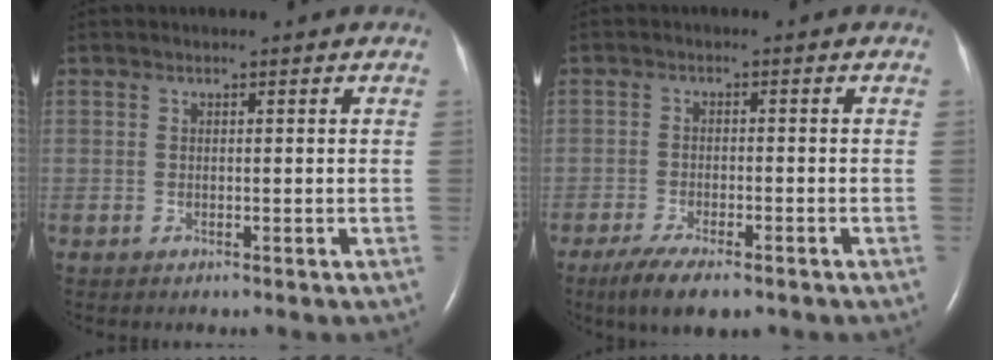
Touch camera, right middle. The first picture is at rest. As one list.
[{"total": 7.2, "force": [-5.1, 1.9, 4.7], "torque": [-0.082, -0.015, -0.079]}]